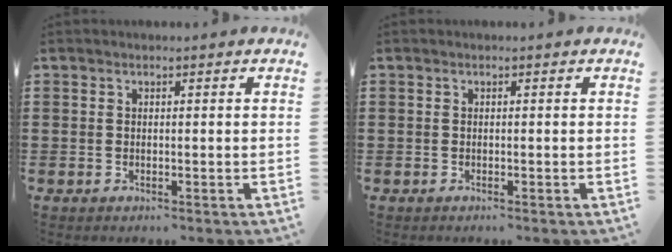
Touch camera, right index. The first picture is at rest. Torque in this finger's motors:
{"motor_torque": [-0.62, 1.06, -0.09, 0.01]}